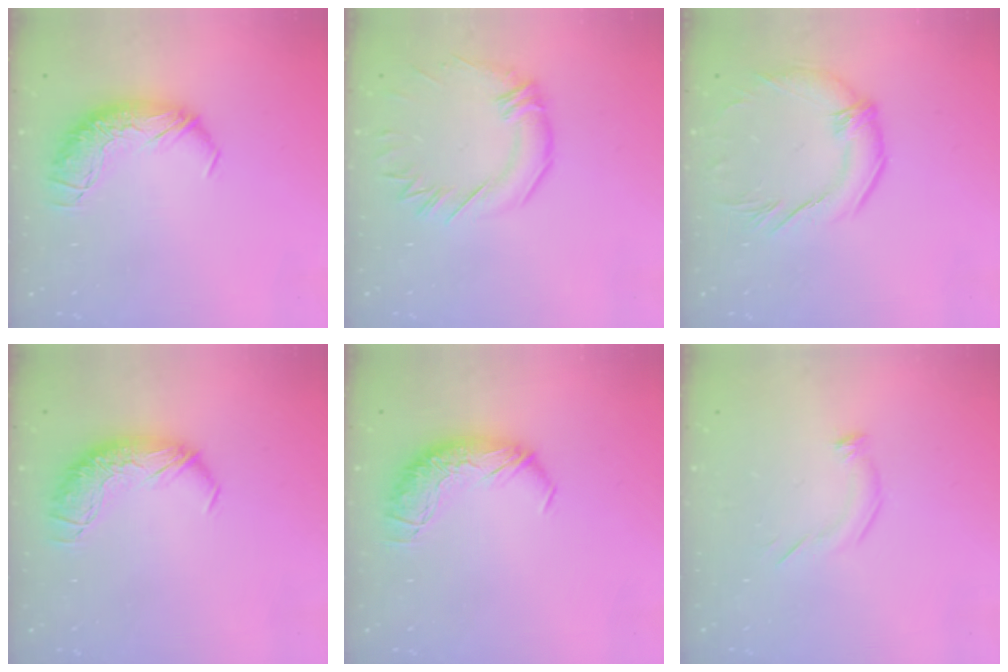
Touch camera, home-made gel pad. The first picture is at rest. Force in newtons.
{"total": 0.9, "press": 0.0, "slide": 0.9}
{"total": 2.9, "press": 2.5, "slide": 1.5}
{"total": 0.0}
{"total": 0.0}
{"total": 4.7, "press": 4.6, "slide": 1.0}